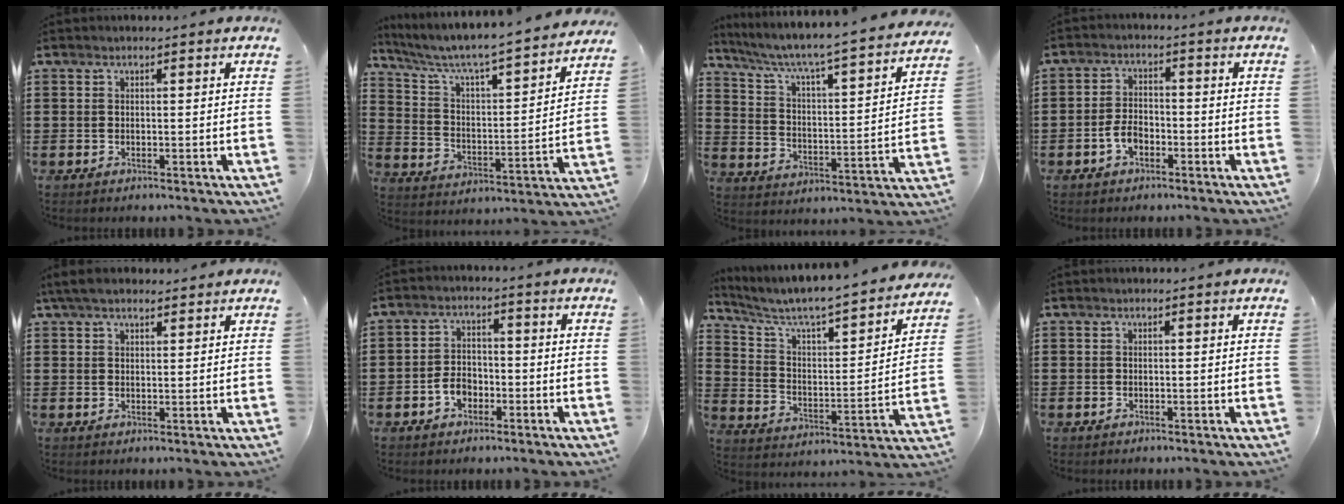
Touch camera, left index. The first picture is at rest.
{"total": 5.3, "force": [4.7, 0.2, 2.4], "torque": [-0.071, -0.048, 0.069]}
{"total": 4.7, "force": [4.0, -0.2, 2.5], "torque": [-0.069, -0.045, 0.054]}
{"total": 3.8, "force": [-1.6, 2.0, 2.8], "torque": [-0.072, -0.003, -0.037]}
{"total": 3.8, "force": [3.1, 1.1, 2.0], "torque": [-0.048, 0.004, 0.058]}
{"total": 3.8, "force": [-1.8, 2.5, 2.1], "torque": [-0.049, 0.004, -0.038]}
{"total": 5.1, "force": [4.5, 0.6, 2.4], "torque": [-0.071, -0.047, 0.066]}
{"total": 0.0}